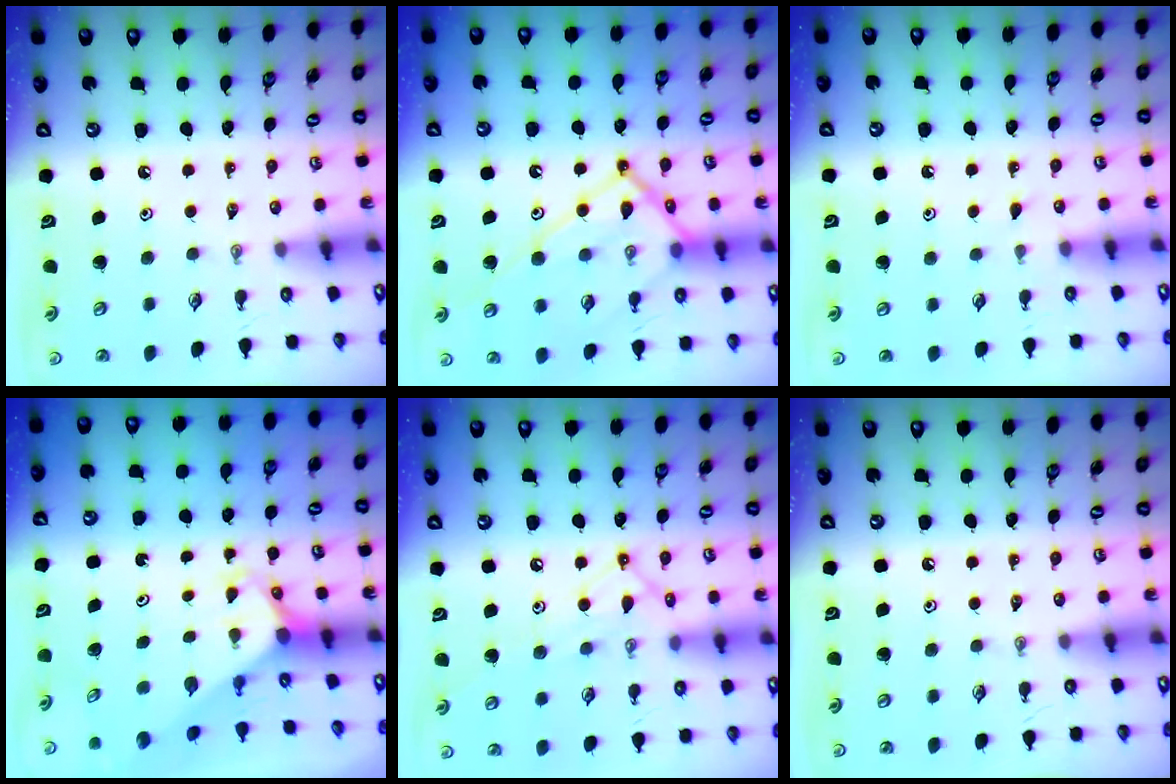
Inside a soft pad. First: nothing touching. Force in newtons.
{"total": 17.3, "press": 17.2, "slide": 1.4}
{"total": 2.8, "press": 2.7, "slide": 0.3}
{"total": 3.1, "press": 3.1, "slide": 0.2}
{"total": 12.9, "press": 12.9, "slide": 0.9}
{"total": 0.0}